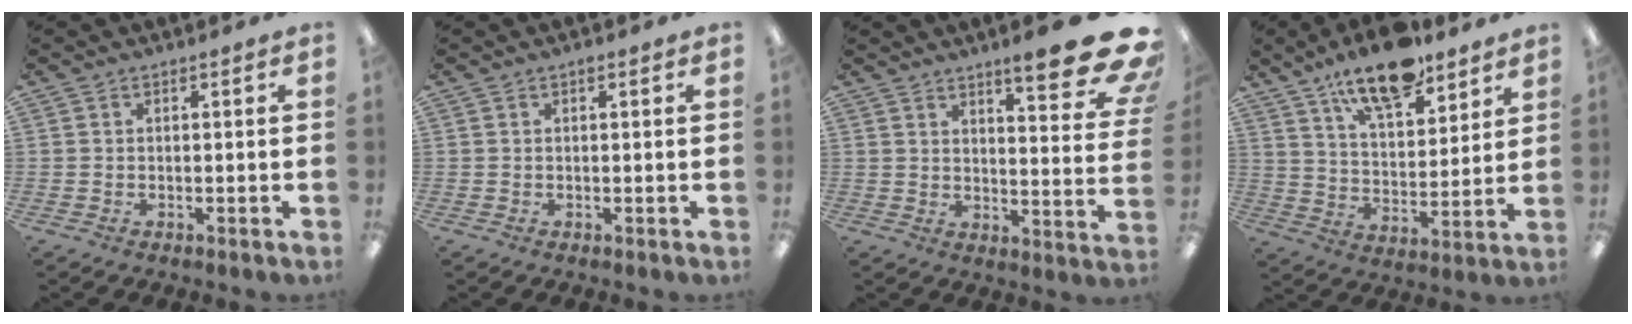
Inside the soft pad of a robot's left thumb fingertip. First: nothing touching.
{"total": 0.7, "force": [0.5, 0.2, 0.5], "torque": [-0.003, 0.001, 0.006]}
{"total": 15.7, "force": [10.9, 3.3, 10.8], "torque": [-0.142, -0.081, 0.174]}
{"total": 15.5, "force": [11.6, 6.0, 8.4], "torque": [-0.128, -0.060, 0.198]}